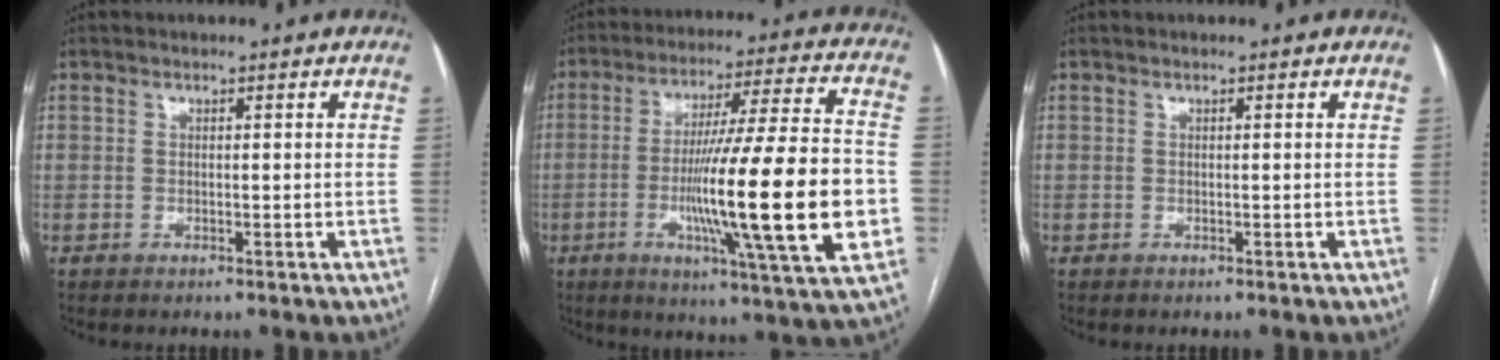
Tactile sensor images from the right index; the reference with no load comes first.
{"total": 23.4, "force": [-4.5, 0.6, 23.0], "torque": [-0.345, -0.011, -0.076]}
{"total": 0.0}